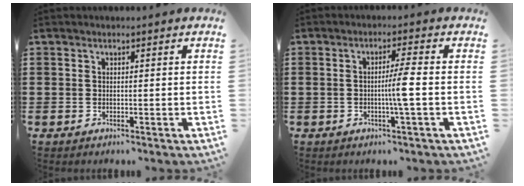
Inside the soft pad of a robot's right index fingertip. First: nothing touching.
{"total": 4.4, "force": [-0.8, -0.5, 4.3], "torque": [-0.076, -0.007, -0.020]}